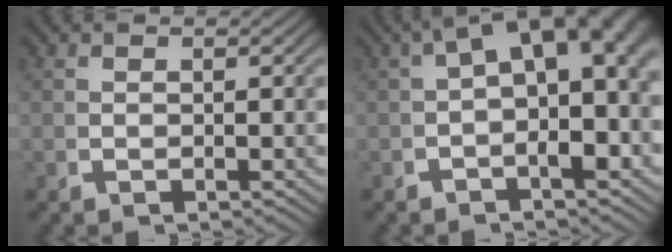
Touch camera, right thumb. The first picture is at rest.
{"total": 8.5, "force": [1.9, 4.0, 7.2], "torque": [-0.083, 0.013, 0.023]}